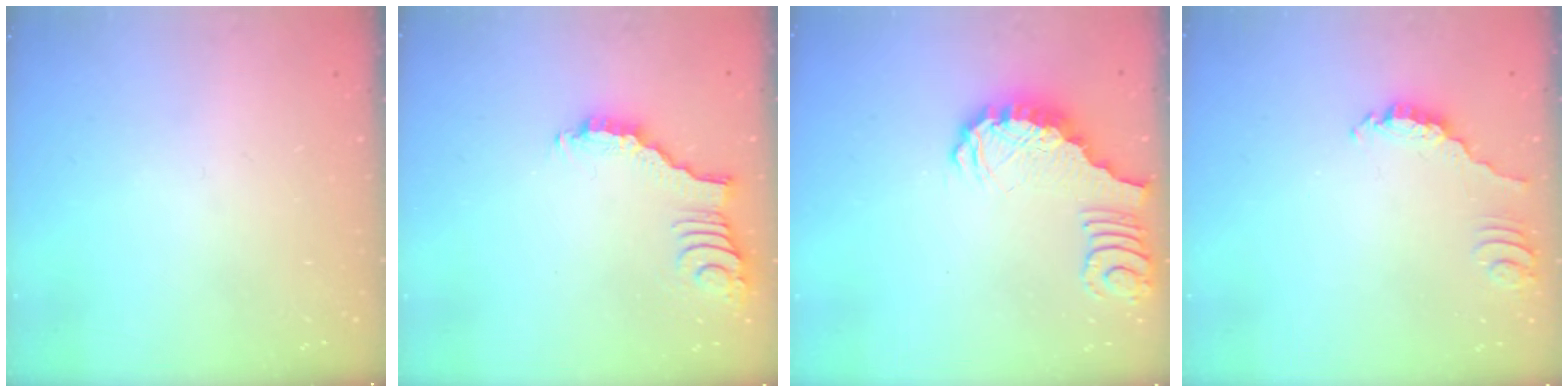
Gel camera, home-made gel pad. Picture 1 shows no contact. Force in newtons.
{"total": 3.5, "press": 3.5, "slide": 0.4}
{"total": 2.7, "press": 2.7, "slide": 0.5}
{"total": 2.3, "press": 2.3, "slide": 0.2}